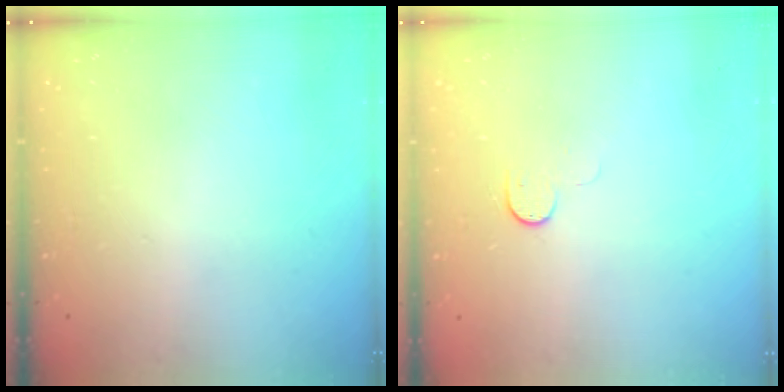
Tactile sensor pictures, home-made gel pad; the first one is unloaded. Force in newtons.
{"total": 4.9, "press": 4.9, "slide": 0.5}